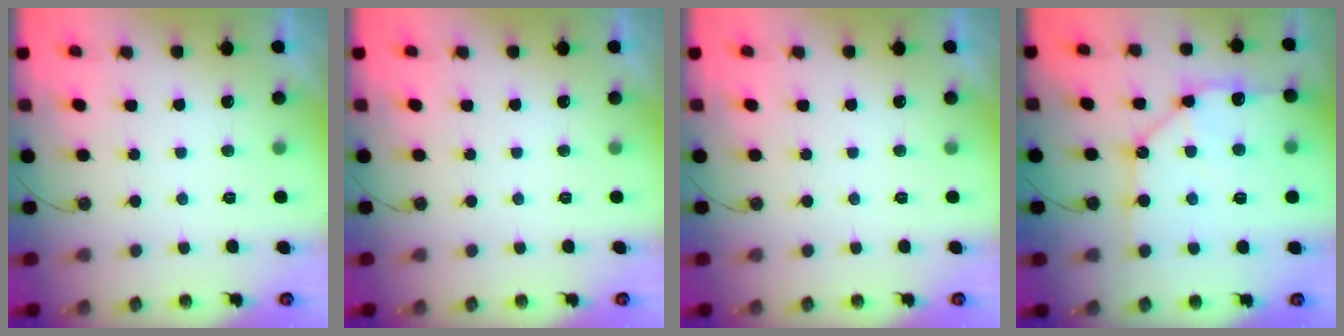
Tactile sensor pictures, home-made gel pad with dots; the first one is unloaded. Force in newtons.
{"total": 0.0}
{"total": 0.0}
{"total": 13.6, "press": 13.5, "slide": 1.6}